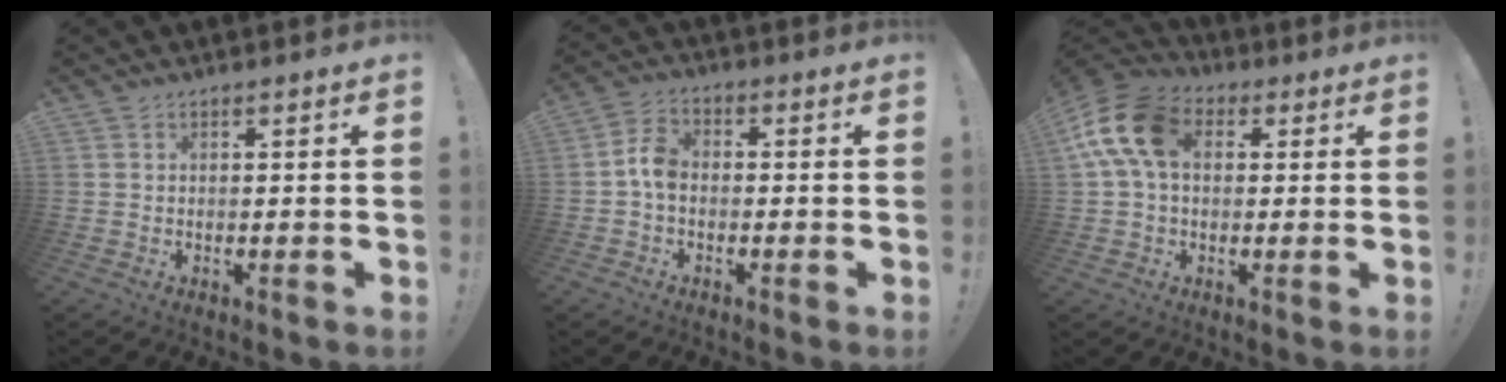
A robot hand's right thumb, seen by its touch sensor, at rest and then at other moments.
{"total": 5.9, "force": [-1.1, 3.8, 4.3], "torque": [-0.090, 0.018, -0.018]}
{"total": 15.0, "force": [3.3, 9.8, 10.9], "torque": [-0.213, 0.010, 0.064]}